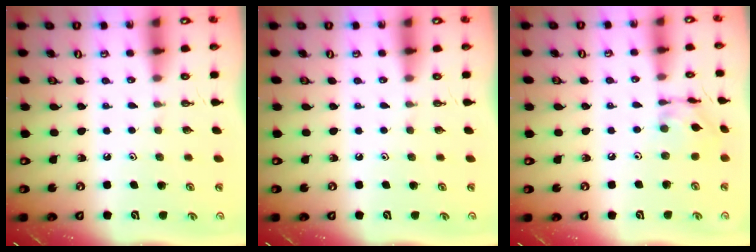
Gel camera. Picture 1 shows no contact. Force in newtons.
{"total": 0.0}
{"total": 8.0, "press": 8.0, "slide": 0.3}